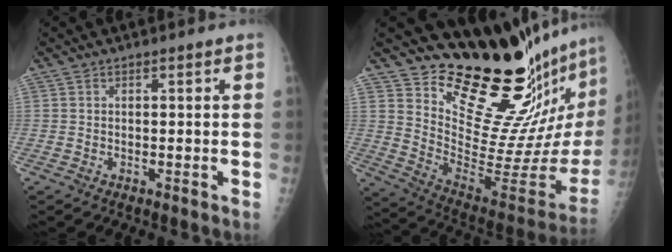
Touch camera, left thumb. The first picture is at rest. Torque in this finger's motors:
{"motor_torque": [0.59, 0.70, 1.34, -1.43, 0.03]}